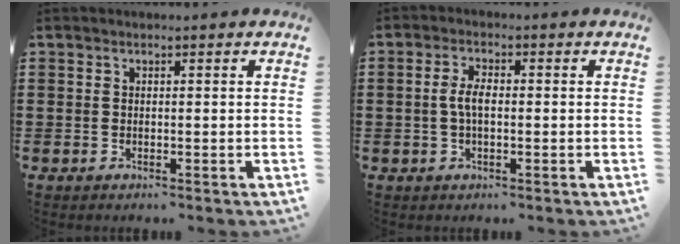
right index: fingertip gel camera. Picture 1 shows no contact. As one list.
[{"total": 3.5, "force": [-0.2, 1.4, 3.2], "torque": [-0.076, -0.003, -0.010]}]